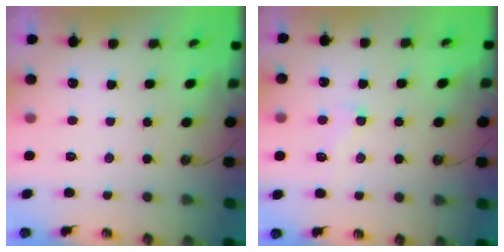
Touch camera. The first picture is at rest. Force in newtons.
{"total": 1.8, "press": 1.5, "slide": 0.9}